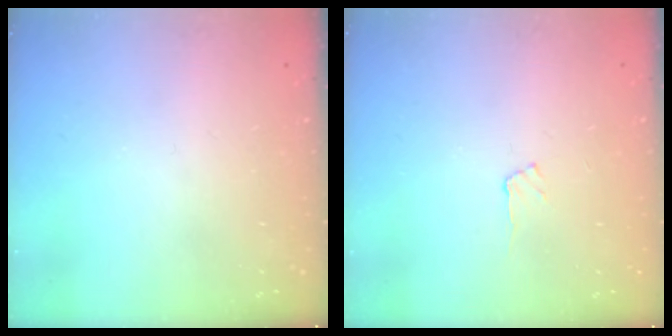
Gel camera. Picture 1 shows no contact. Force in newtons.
{"total": 5.1, "press": 5.1, "slide": 0.5}